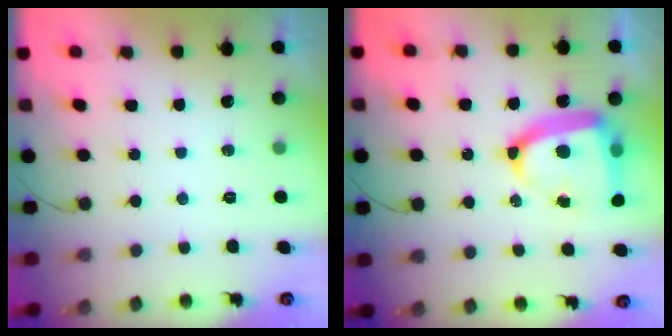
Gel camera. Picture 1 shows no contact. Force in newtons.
{"total": 18.1, "press": 18.0, "slide": 1.9}